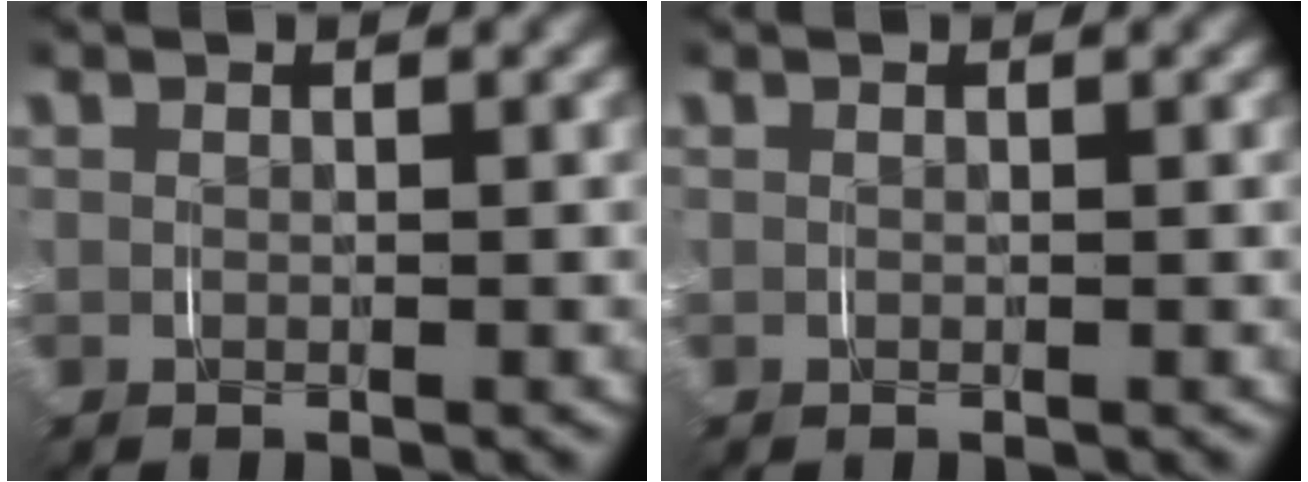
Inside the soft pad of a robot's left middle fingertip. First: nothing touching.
{"total": 0.0}